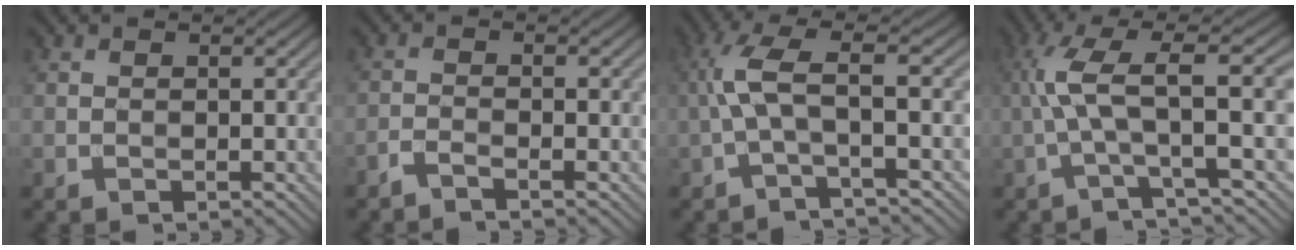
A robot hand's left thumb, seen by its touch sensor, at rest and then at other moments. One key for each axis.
{"total": 1.9, "fx": -1.6, "fy": 0.2, "fz": 0.9, "tx": -0.018, "ty": -0.002, "tz": -0.043}
{"total": 5.8, "fx": -0.9, "fy": 0.9, "fz": 5.6, "tx": -0.120, "ty": 0.020, "tz": -0.032}
{"total": 8.5, "fx": -0.1, "fy": 1.3, "fz": 8.4, "tx": -0.153, "ty": 0.028, "tz": -0.017}